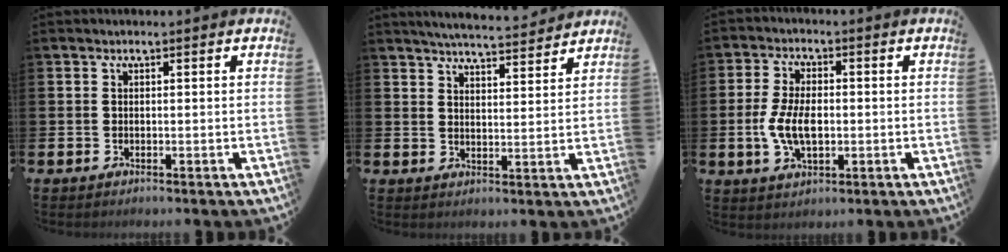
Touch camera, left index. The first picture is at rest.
{"total": 5.2, "force": [5.1, 0.1, 0.9], "torque": [-0.027, -0.031, 0.089]}
{"total": 6.2, "force": [-0.6, 3.3, 5.2], "torque": [-0.109, -0.002, -0.017]}